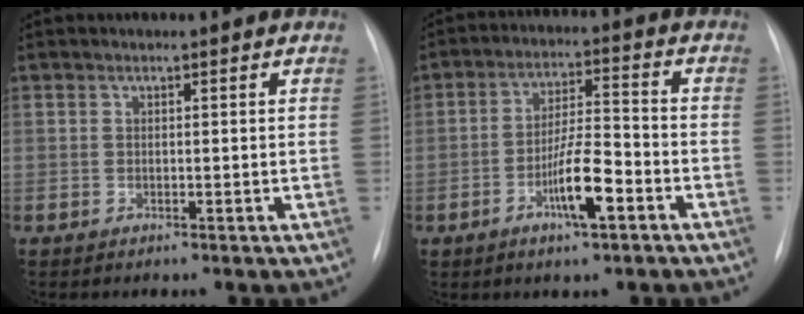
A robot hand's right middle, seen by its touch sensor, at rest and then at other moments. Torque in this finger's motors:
{"motor_torque": [1.41, -0.73, 0.53, 0.16]}